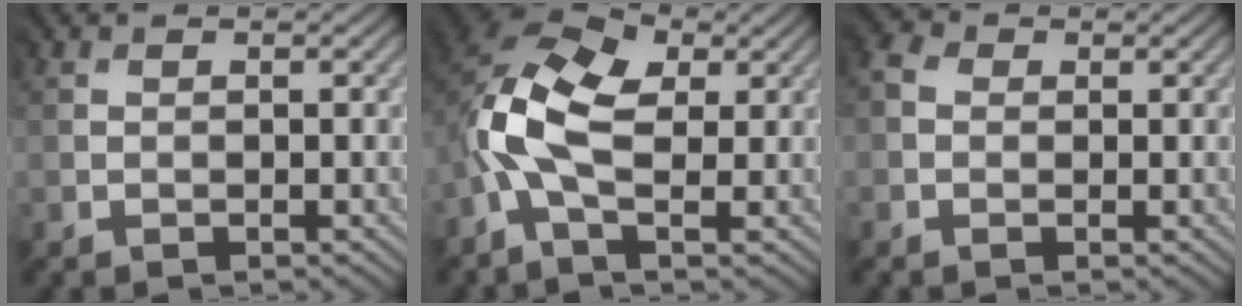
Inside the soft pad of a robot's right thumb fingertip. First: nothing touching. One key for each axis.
{"total": 10.0, "fx": 0.6, "fy": 5.8, "fz": 8.1, "tx": -0.191, "ty": 0.007, "tz": -0.002}
{"total": 2.9, "fx": 0.2, "fy": 2.5, "fz": 1.4, "tx": -0.037, "ty": 0.004, "tz": -0.006}